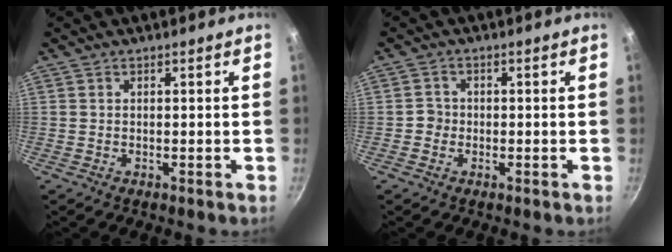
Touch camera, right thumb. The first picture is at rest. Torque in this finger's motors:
{"motor_torque": [-0.12, 0.29, 0.39, -0.28, 0.03]}